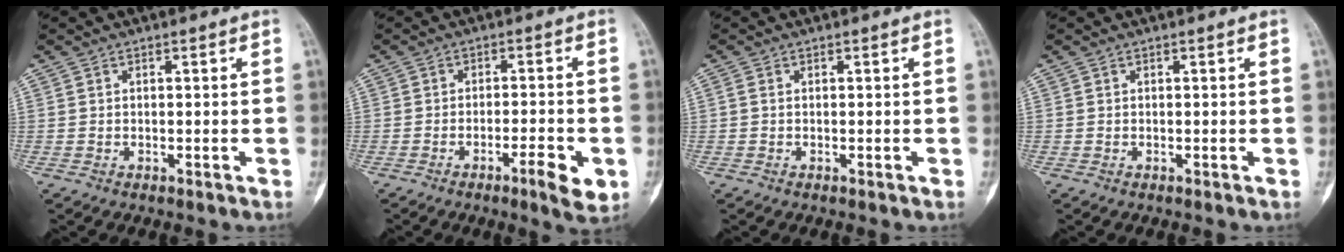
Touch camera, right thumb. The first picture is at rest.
{"total": 6.3, "force": [-2.6, 1.3, 5.5], "torque": [-0.082, 0.010, -0.036]}
{"total": 0.6, "force": [0.0, 0.4, 0.5], "torque": [-0.013, 0.000, 0.000]}
{"total": 0.0}